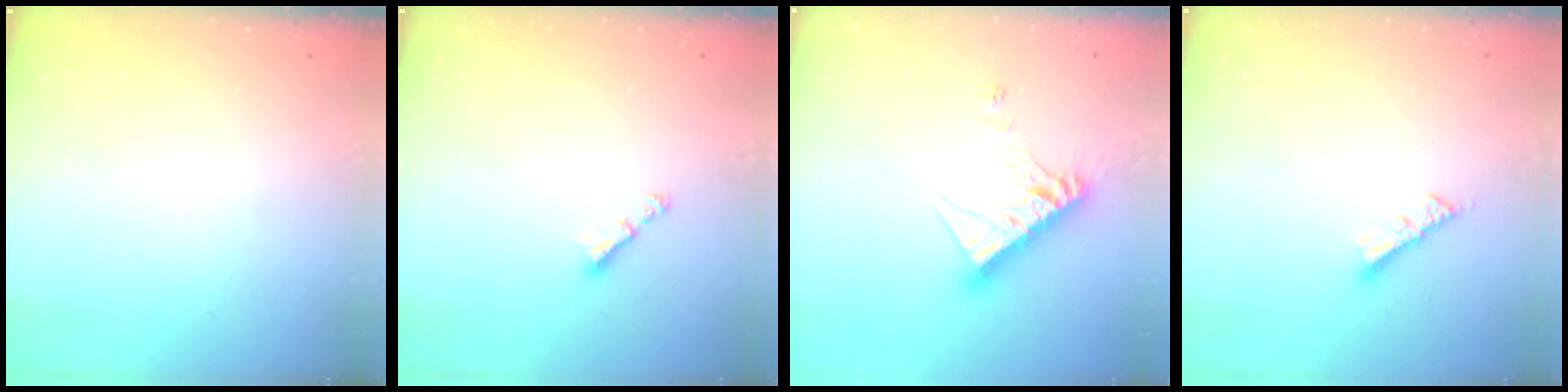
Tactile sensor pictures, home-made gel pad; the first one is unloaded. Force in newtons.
{"total": 3.3, "press": 3.3, "slide": 0.4}
{"total": 11.6, "press": 11.5, "slide": 1.1}
{"total": 5.5, "press": 5.4, "slide": 0.4}